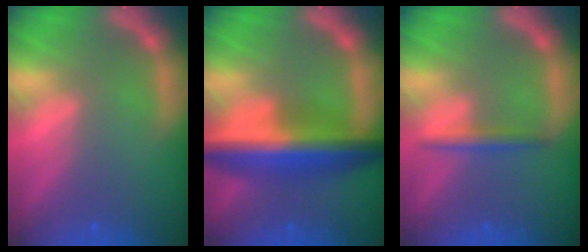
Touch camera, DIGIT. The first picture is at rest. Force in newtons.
{"total": 9.0}
{"total": 1.9}